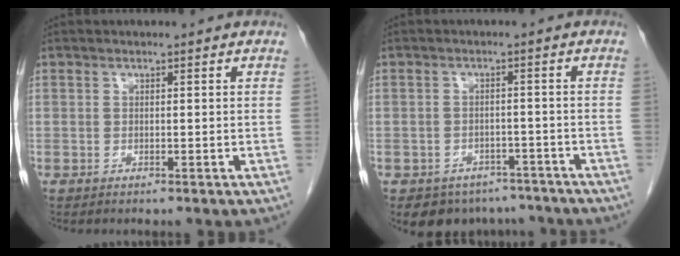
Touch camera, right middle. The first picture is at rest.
{"total": 7.8, "force": [-6.1, 4.8, 1.0], "torque": [-0.004, 0.012, -0.074]}